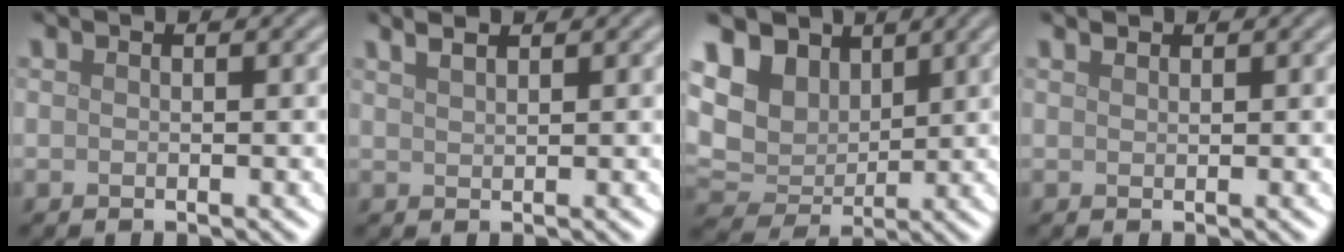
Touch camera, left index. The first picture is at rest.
{"total": 2.2, "force": [1.7, 0.8, 1.2], "torque": [-0.004, 0.008, 0.008]}
{"total": 8.3, "force": [3.9, 6.0, 4.1], "torque": [-0.110, 0.019, 0.057]}
{"total": 0.6, "force": [0.6, 0.1, 0.0], "torque": [0.001, 0.001, 0.013]}